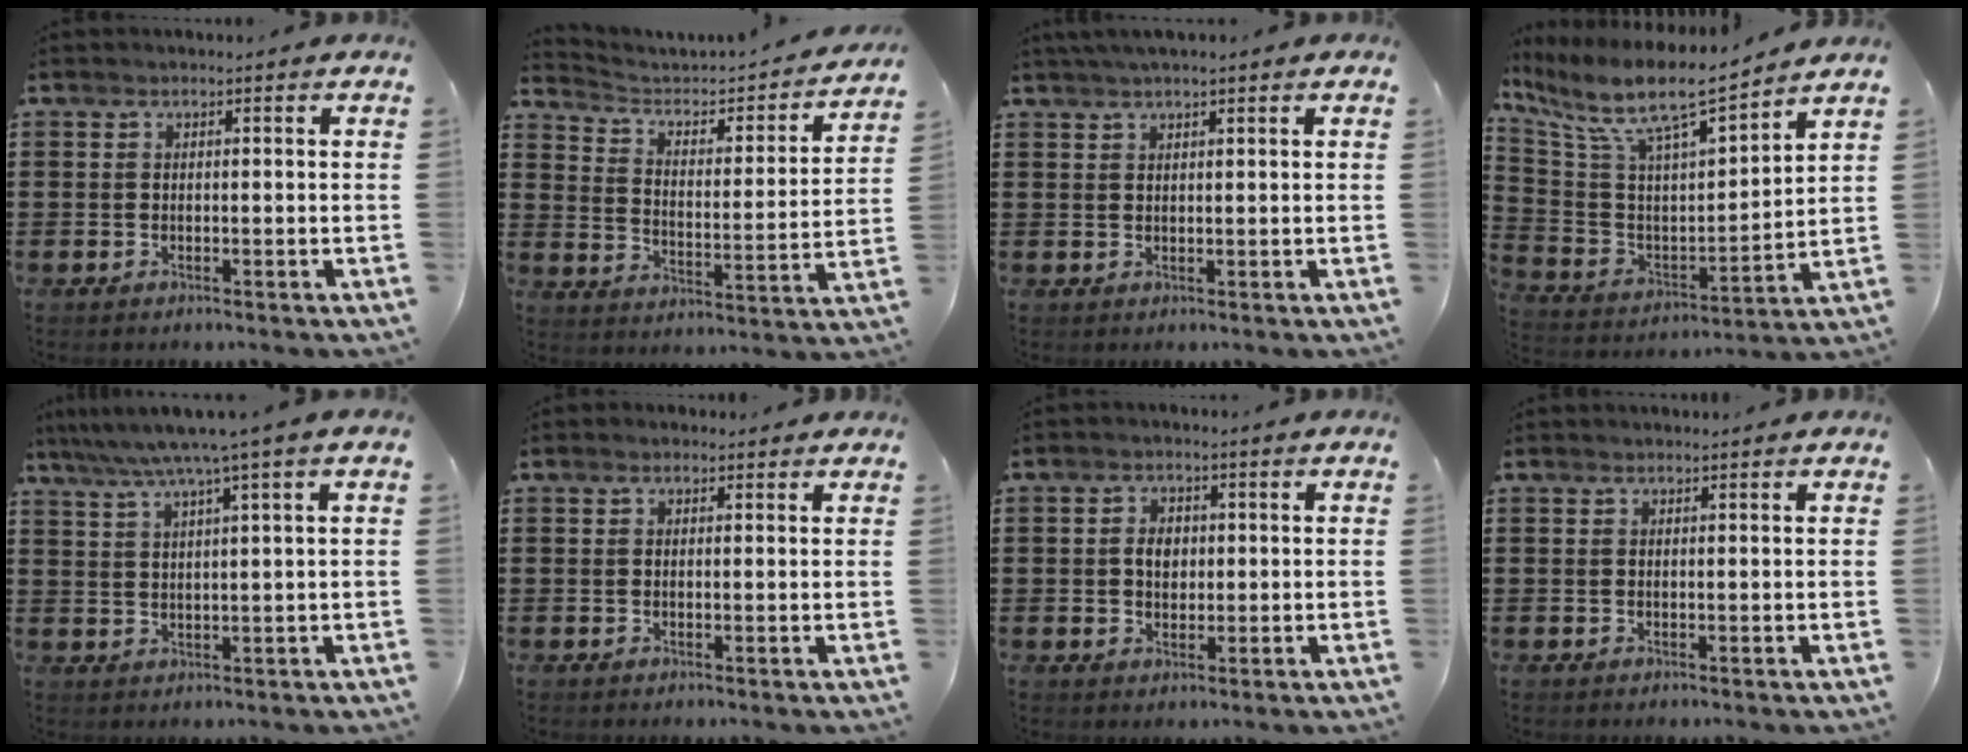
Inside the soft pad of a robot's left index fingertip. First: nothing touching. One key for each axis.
{"total": 3.1, "fx": 2.4, "fy": 1.6, "fz": 1.1, "tx": -0.042, "ty": -0.017, "tz": 0.030}
{"total": 2.0, "fx": 1.7, "fy": 0.1, "fz": 1.1, "tx": -0.024, "ty": 0.003, "tz": 0.032}
{"total": 9.9, "fx": 7.9, "fy": 1.7, "fz": 5.8, "tx": -0.146, "ty": -0.054, "tz": 0.131}
{"total": 5.3, "fx": 3.7, "fy": -1.0, "fz": 3.7, "tx": -0.084, "ty": -0.017, "tz": 0.059}
{"total": 1.0, "fx": 0.9, "fy": 0.5, "fz": 0.3, "tx": -0.007, "ty": 0.004, "tz": 0.016}
{"total": 3.2, "fx": 0.4, "fy": 2.3, "fz": 2.1, "tx": -0.040, "ty": 0.008, "tz": 0.002}
{"total": 0.7, "fx": 0.7, "fy": -0.1, "fz": 0.2, "tx": -0.006, "ty": -0.003, "tz": 0.015}